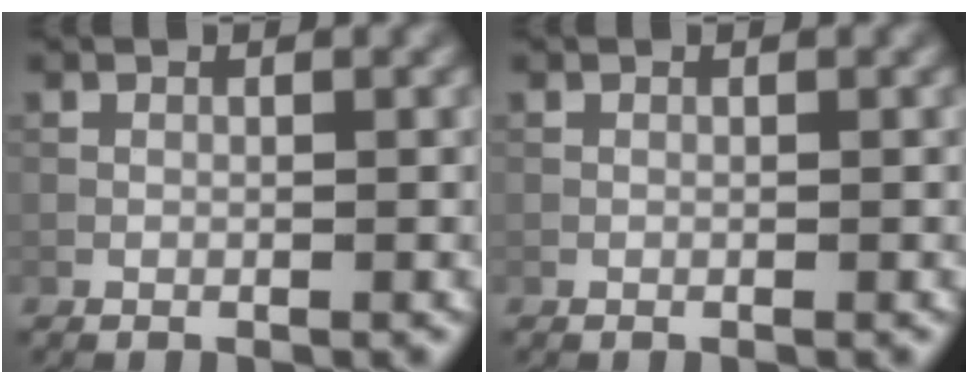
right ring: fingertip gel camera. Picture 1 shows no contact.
{"total": 0.0}